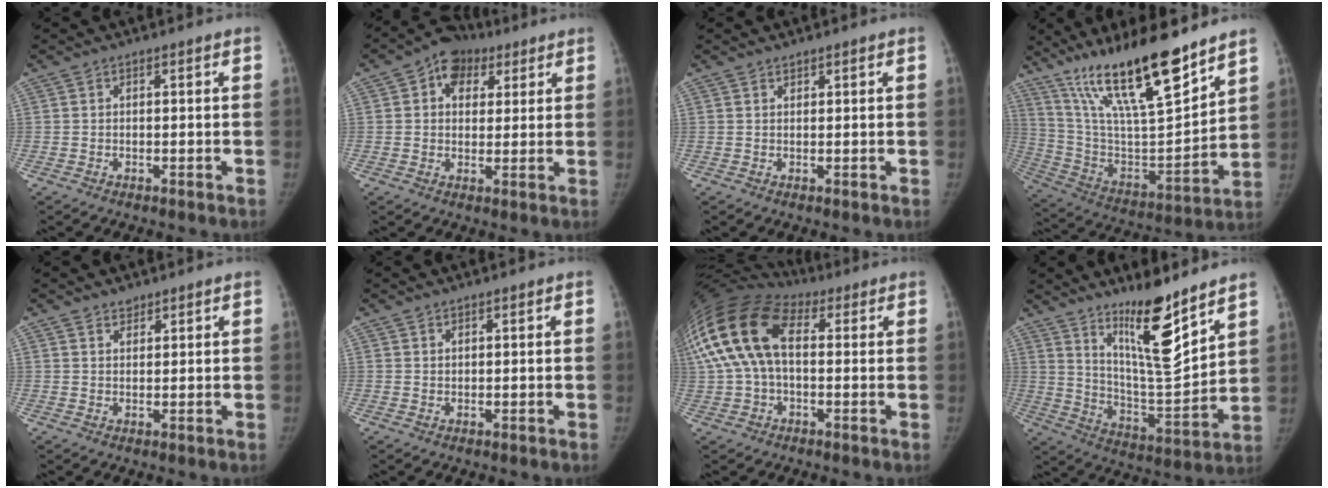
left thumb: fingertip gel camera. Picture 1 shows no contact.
{"total": 9.0, "force": [4.1, 6.6, 4.5], "torque": [-0.033, -0.002, 0.060]}
{"total": 0.7, "force": [0.7, 0.3, 0.0], "torque": [0.002, -0.006, 0.011]}
{"total": 24.3, "force": [17.0, 4.9, 16.7], "torque": [-0.267, -0.072, 0.306]}
{"total": 2.0, "force": [1.6, 1.1, 0.3], "torque": [0.006, -0.012, 0.025]}
{"total": 0.9, "force": [0.8, 0.5, 0.2], "torque": [0.006, -0.005, 0.010]}
{"total": 18.3, "force": [3.5, 10.8, 14.4], "torque": [-0.308, 0.043, 0.053]}
{"total": 15.5, "force": [10.9, 2.9, 10.6], "torque": [-0.152, -0.094, 0.197]}